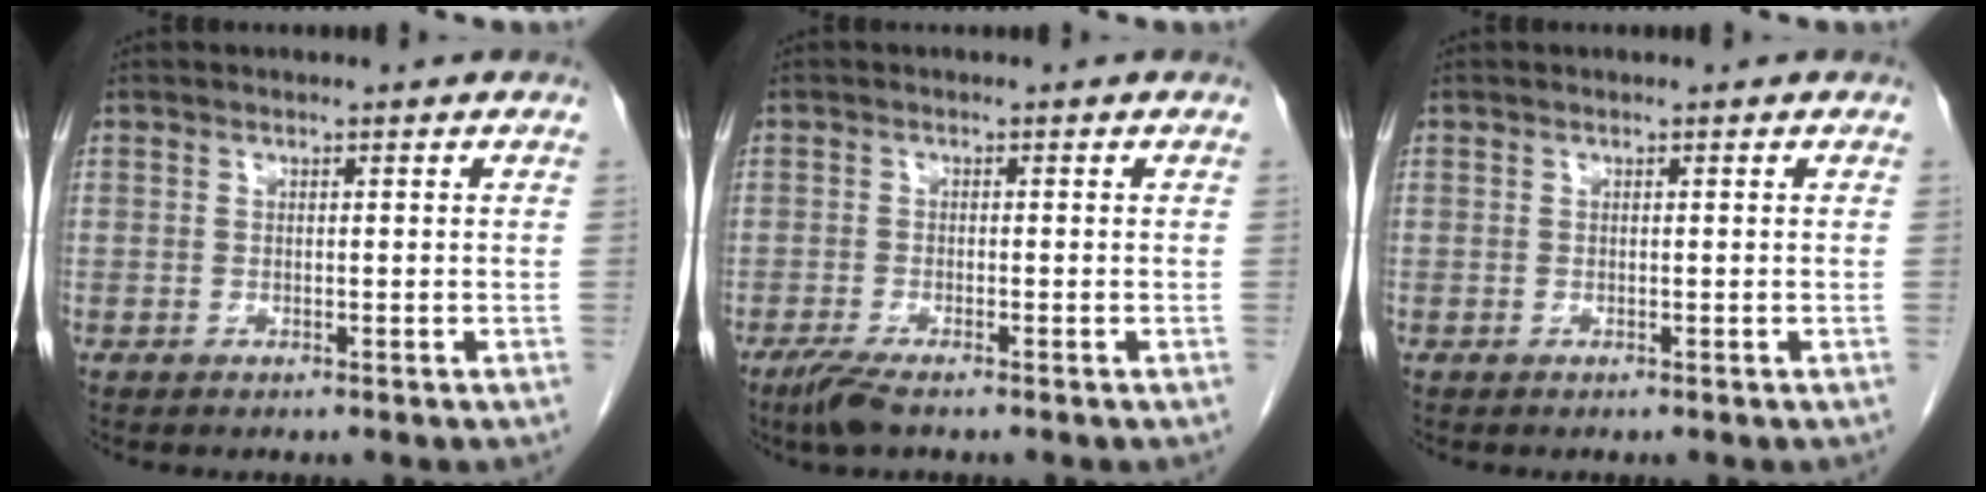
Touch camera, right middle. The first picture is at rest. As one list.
[{"total": 3.3, "force": [-2.4, 0.4, 2.2], "torque": [-0.048, -0.009, -0.048]}, {"total": 0.0}]